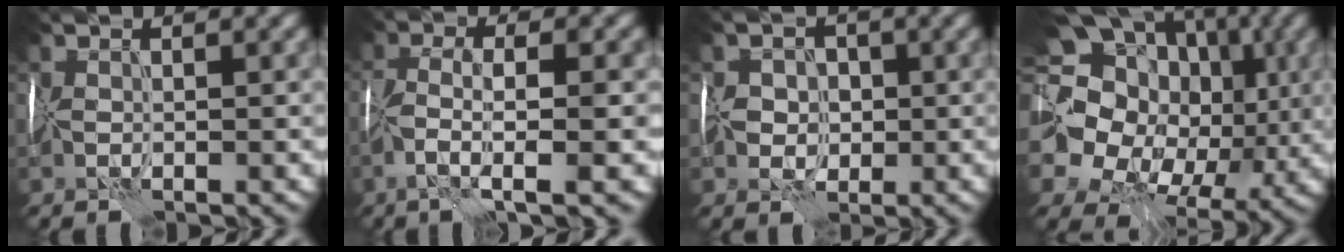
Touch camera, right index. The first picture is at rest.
{"total": 5.3, "force": [-1.7, 1.3, 4.9], "torque": [-0.093, 0.006, -0.035]}
{"total": 3.0, "force": [-0.1, 2.6, 1.5], "torque": [-0.017, 0.001, -0.006]}
{"total": 20.5, "force": [3.6, 16.5, 11.6], "torque": [-0.216, 0.016, 0.060]}